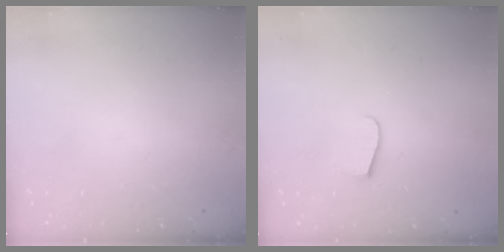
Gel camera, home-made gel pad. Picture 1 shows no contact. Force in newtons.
{"total": 7.0, "press": 6.9, "slide": 0.5}